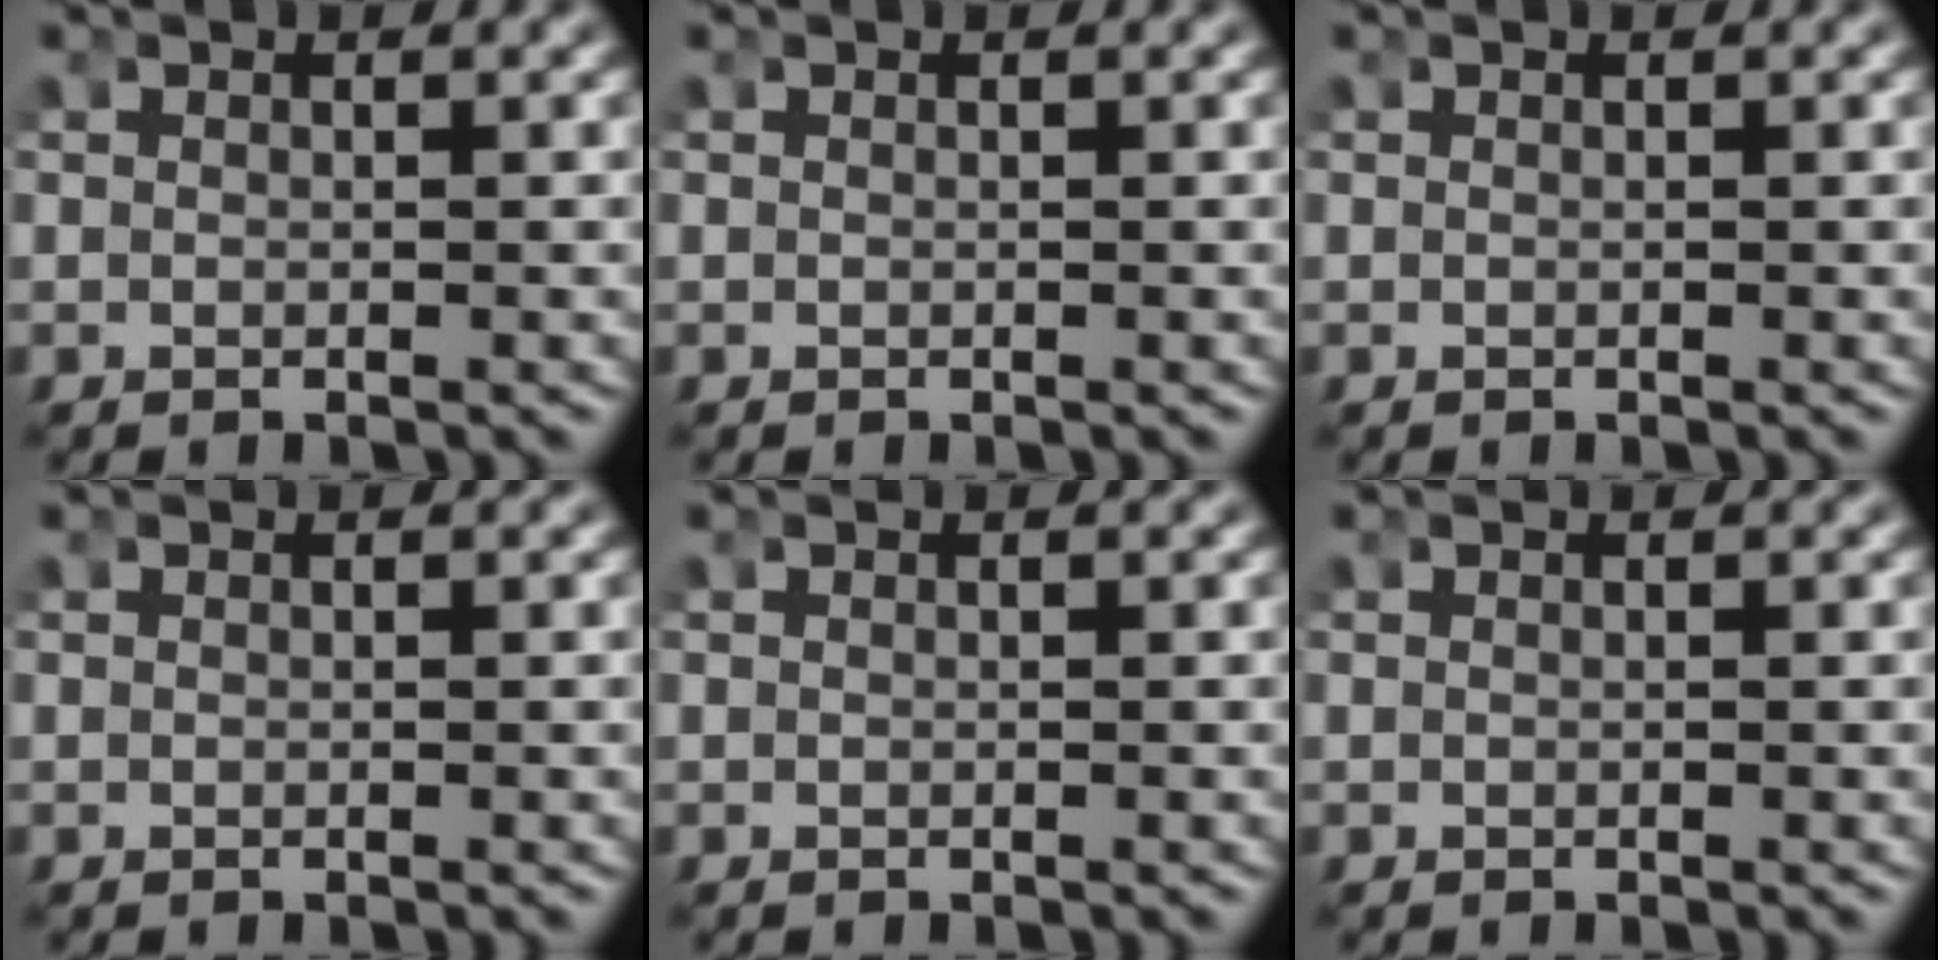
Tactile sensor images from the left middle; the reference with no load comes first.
{"total": 0.0}
{"total": 0.0}
{"total": 0.0}
{"total": 0.0}
{"total": 0.0}